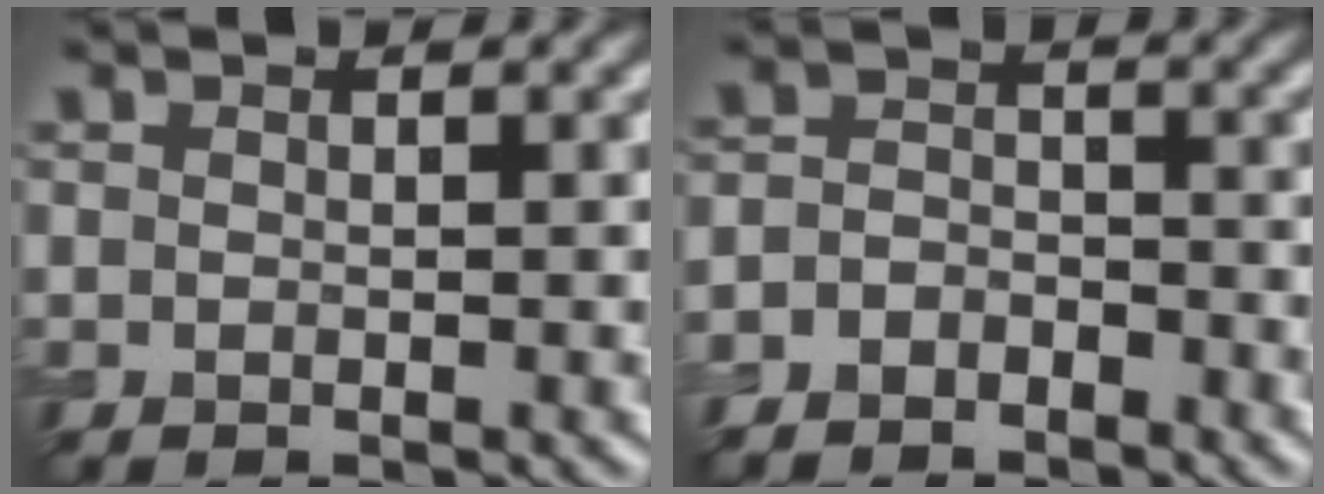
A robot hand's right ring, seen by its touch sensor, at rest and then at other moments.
{"total": 2.9, "force": [-2.3, 1.6, 0.6], "torque": [-0.008, 0.005, -0.050]}